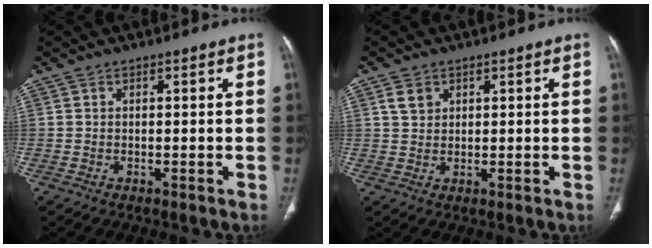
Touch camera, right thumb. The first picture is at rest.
{"total": 3.1, "force": [1.5, 2.3, 1.4], "torque": [-0.019, -0.004, 0.033]}